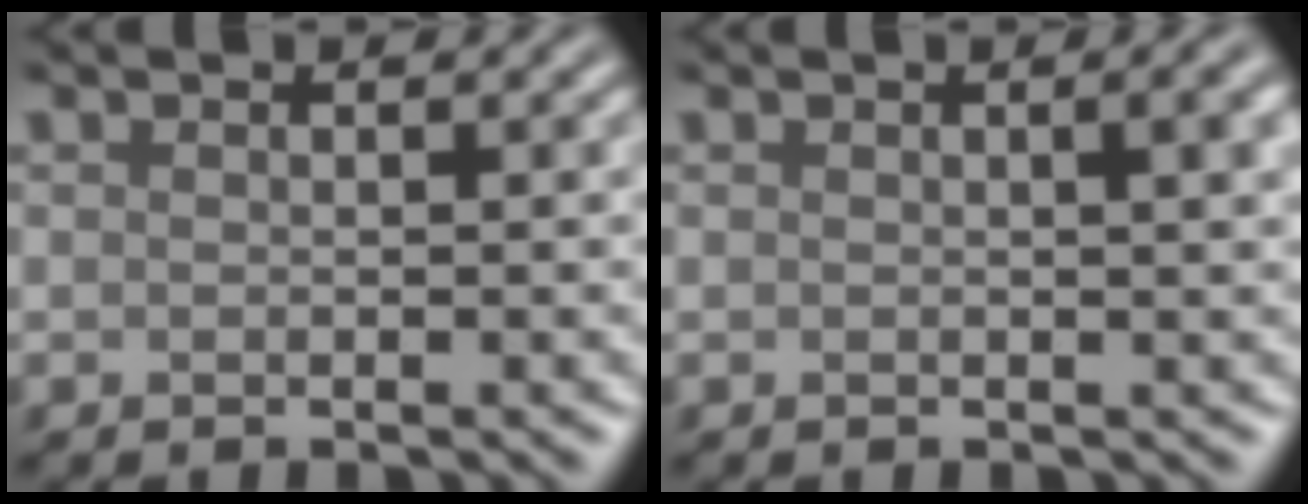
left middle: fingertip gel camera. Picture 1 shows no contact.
{"total": 3.9, "force": [1.0, 1.6, 3.4], "torque": [-0.018, 0.024, -0.002]}